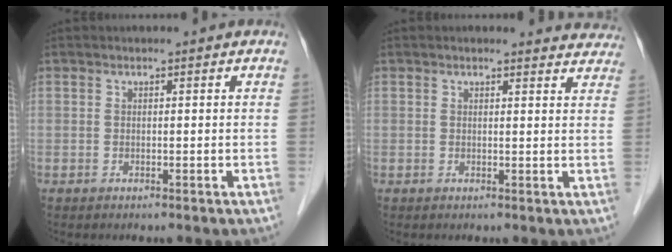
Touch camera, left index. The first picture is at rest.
{"total": 6.3, "force": [6.1, 1.5, 0.8], "torque": [0.014, -0.007, 0.038]}